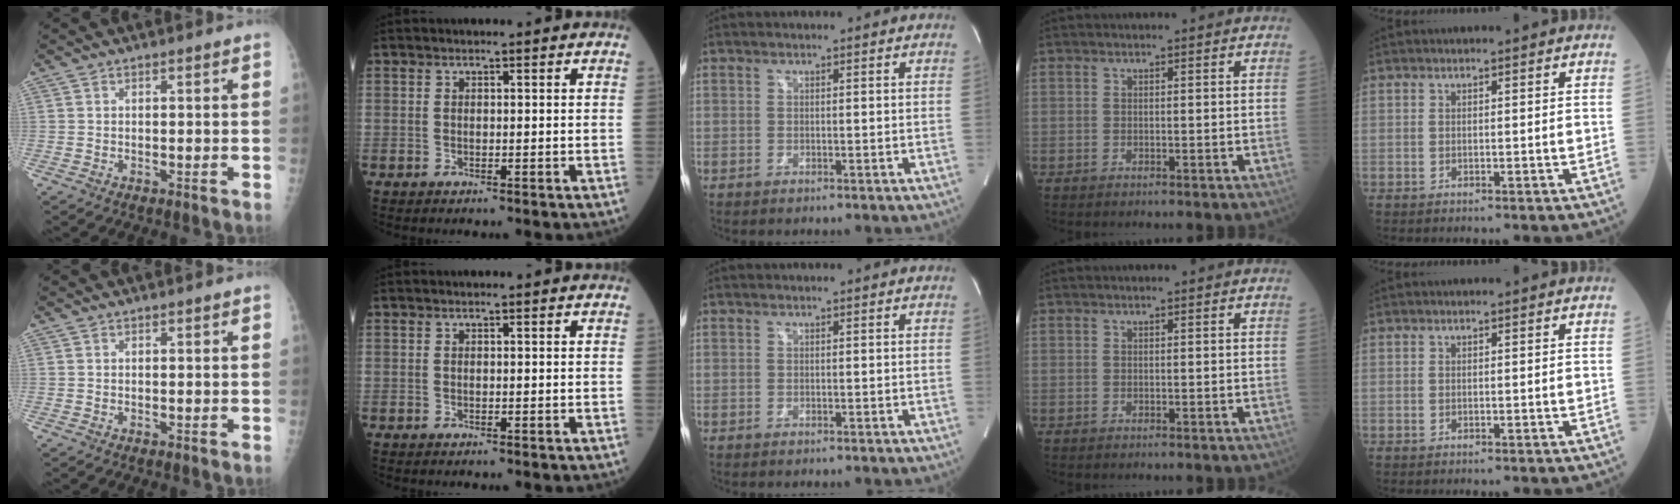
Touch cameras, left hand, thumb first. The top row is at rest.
{}